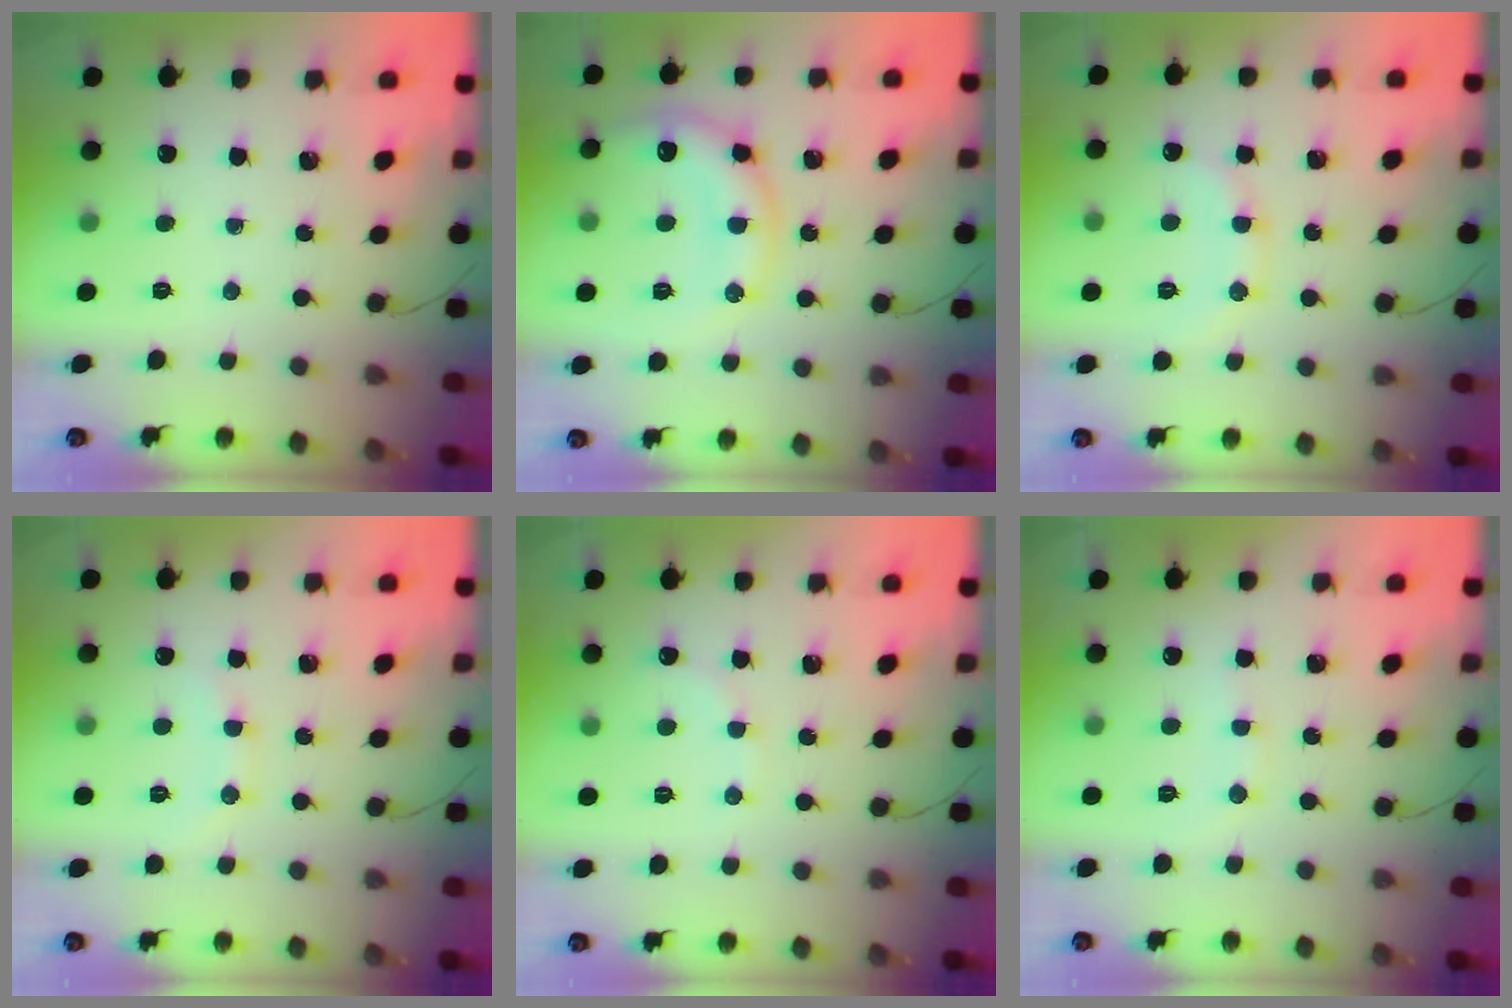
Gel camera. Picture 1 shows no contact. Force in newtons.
{"total": 12.5, "press": 12.4, "slide": 1.6}
{"total": 9.8, "press": 9.7, "slide": 1.2}
{"total": 6.6, "press": 6.5, "slide": 1.4}
{"total": 4.8, "press": 4.6, "slide": 1.3}
{"total": 7.0, "press": 6.9, "slide": 1.4}